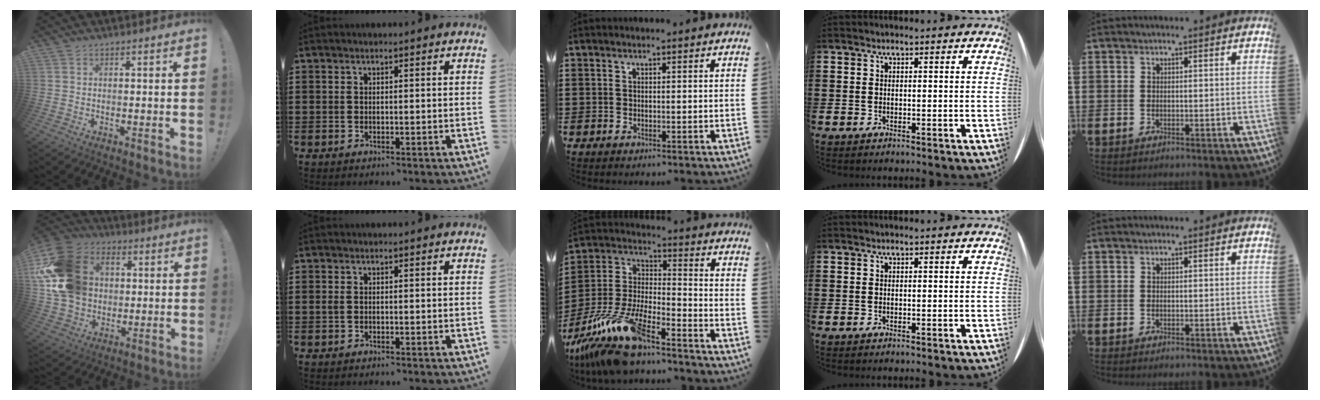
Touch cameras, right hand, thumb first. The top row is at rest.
{"thumb": {"total": 21.6, "force": [3.7, 17.5, 12.1], "torque": [-0.210, -0.004, 0.087]}, "index": {"total": 0.6, "force": [0.0, 0.3, 0.5], "torque": [-0.018, -0.001, -0.003]}, "middle": {"total": 13.2, "force": [-11.0, 1.8, 7.1], "torque": [-0.161, 0.006, -0.219]}}